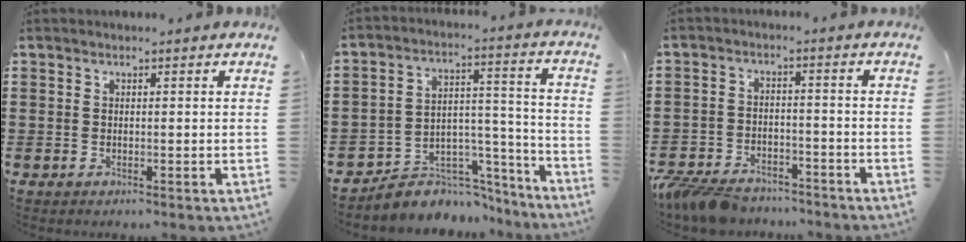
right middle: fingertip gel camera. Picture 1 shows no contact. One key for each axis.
{"total": 6.2, "fx": -5.4, "fy": 3.1, "fz": 0.3, "tx": -0.006, "ty": 0.014, "tz": -0.099}
{"total": 6.3, "fx": -5.9, "fy": 1.5, "fz": 1.4, "tx": -0.046, "ty": 0.004, "tz": -0.120}